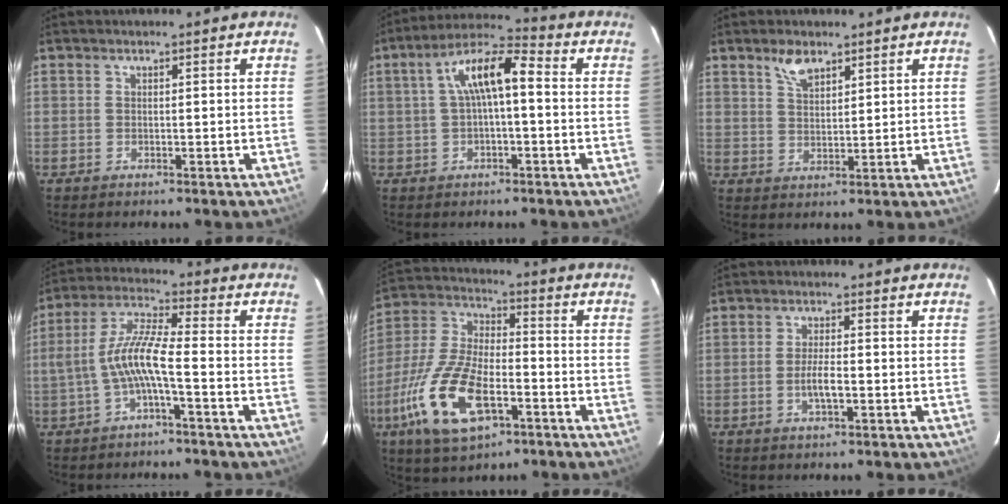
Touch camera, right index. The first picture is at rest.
{"total": 9.3, "force": [0.6, 3.0, 8.8], "torque": [-0.166, 0.029, 0.010]}
{"total": 4.4, "force": [3.1, 2.0, 2.4], "torque": [-0.042, 0.005, 0.058]}
{"total": 8.7, "force": [-2.6, 1.1, 8.2], "torque": [-0.187, 0.015, -0.047]}
{"total": 18.3, "force": [-8.0, 7.7, 14.5], "torque": [-0.320, -0.017, -0.149]}
{"total": 3.6, "force": [-1.2, 0.9, 3.3], "torque": [-0.065, -0.003, -0.020]}